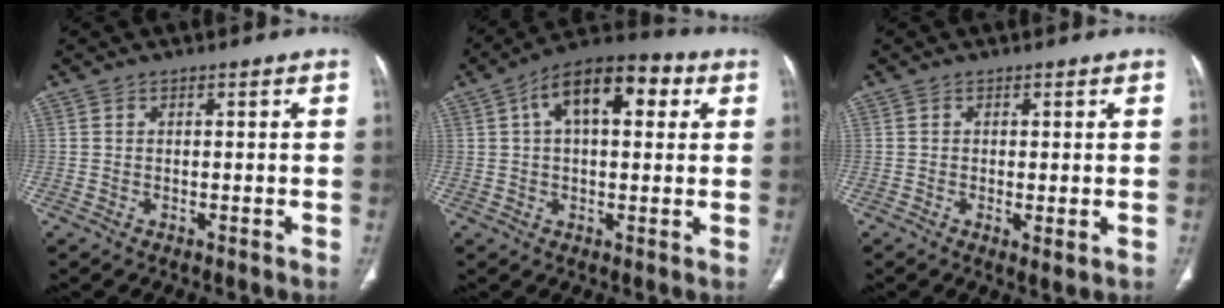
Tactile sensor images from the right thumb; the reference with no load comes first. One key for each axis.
{"total": 15.8, "fx": 5.5, "fy": 7.7, "fz": 12.6, "tx": -0.174, "ty": 0.022, "tz": 0.080}
{"total": 1.9, "fx": -0.3, "fy": 0.5, "fz": 1.8, "tx": -0.035, "ty": -0.010, "tz": -0.005}